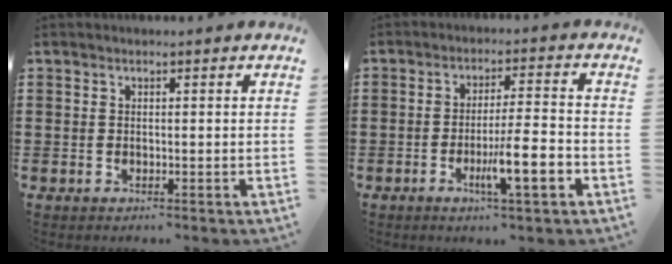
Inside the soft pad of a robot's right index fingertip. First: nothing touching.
{"total": 7.9, "force": [-3.2, 1.1, 7.1], "torque": [-0.119, -0.003, -0.053]}